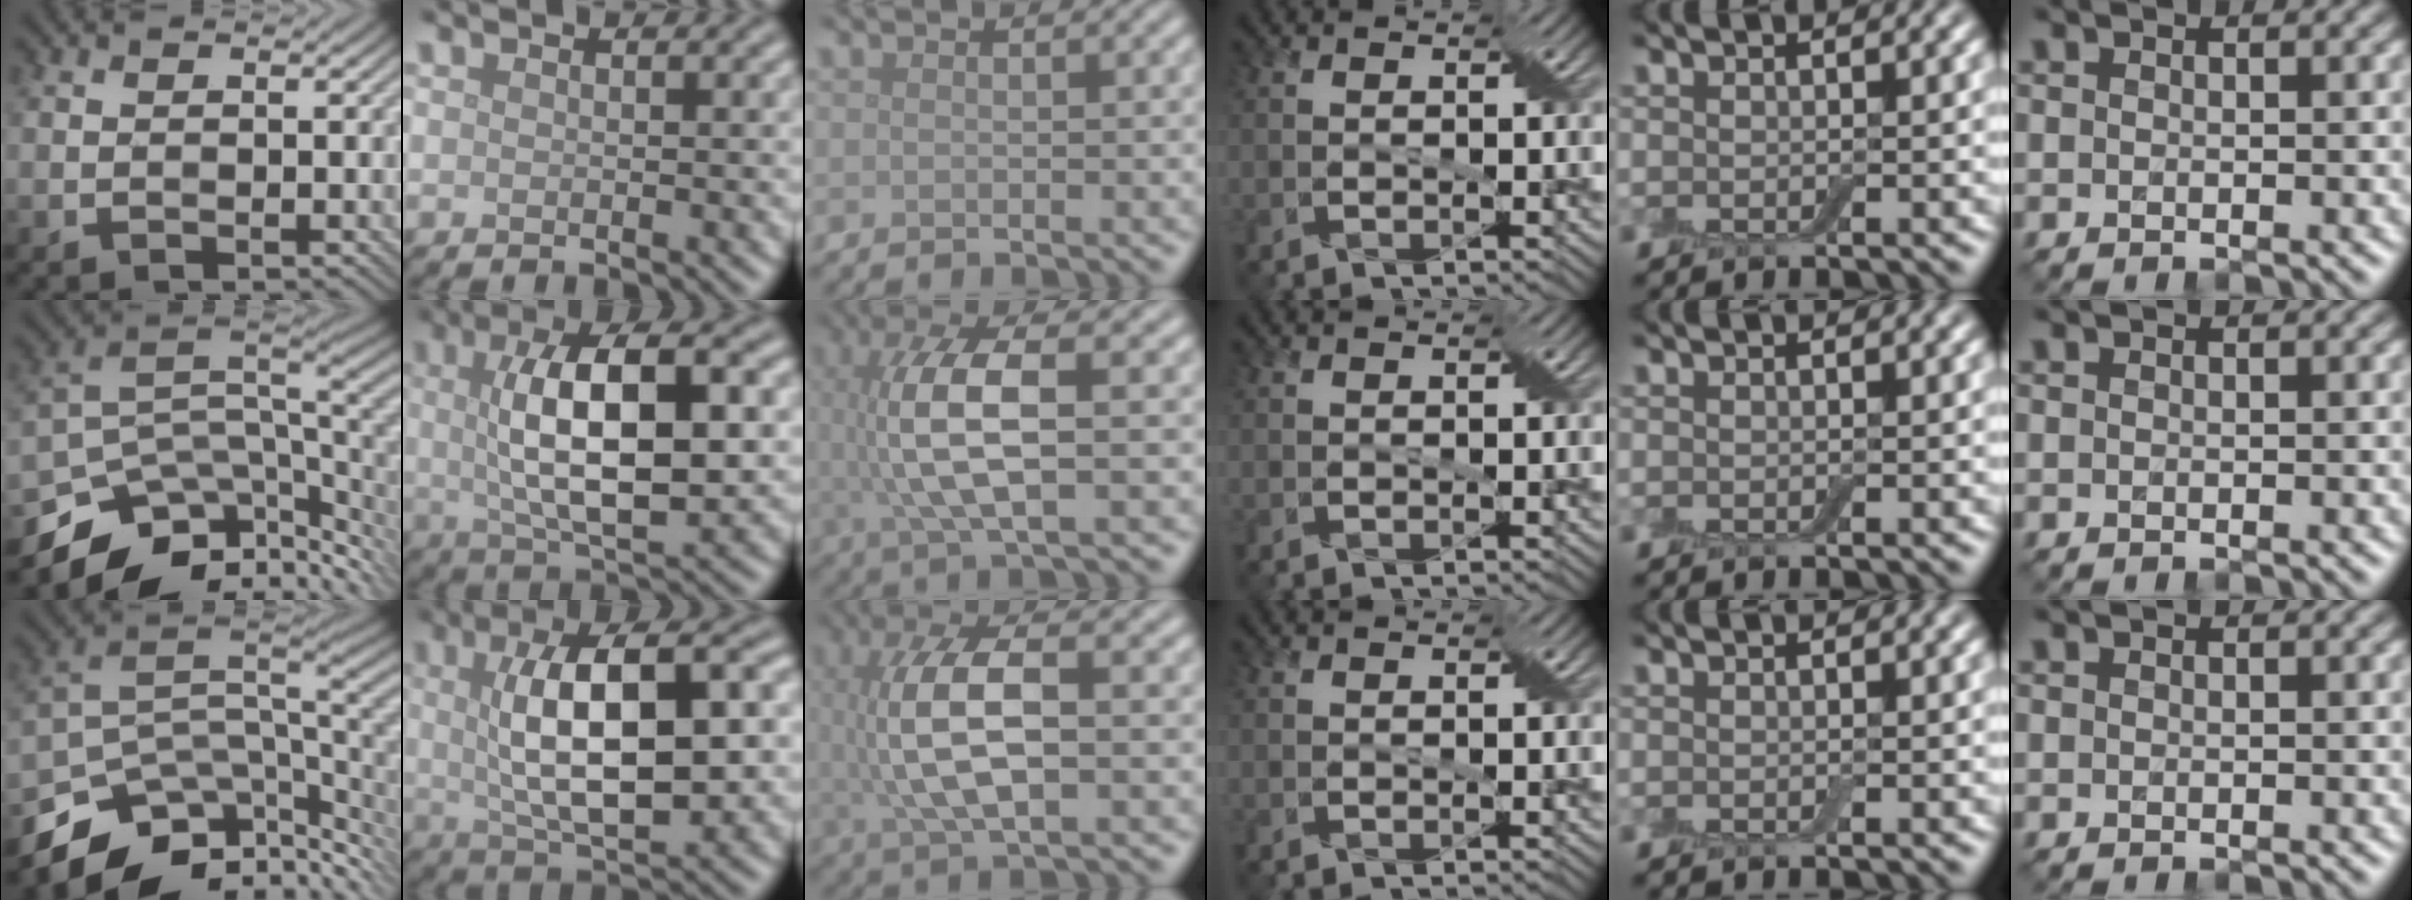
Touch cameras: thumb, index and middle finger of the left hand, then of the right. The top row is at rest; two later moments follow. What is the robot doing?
{"motion": "wrap", "object": "bandage"}